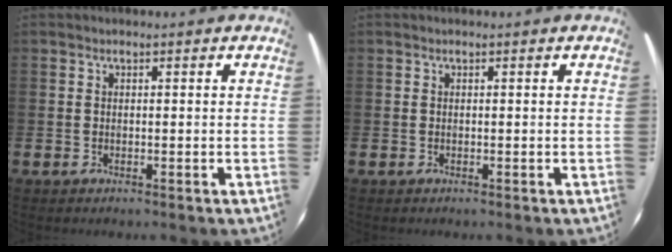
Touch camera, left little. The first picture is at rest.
{"total": 0.0}